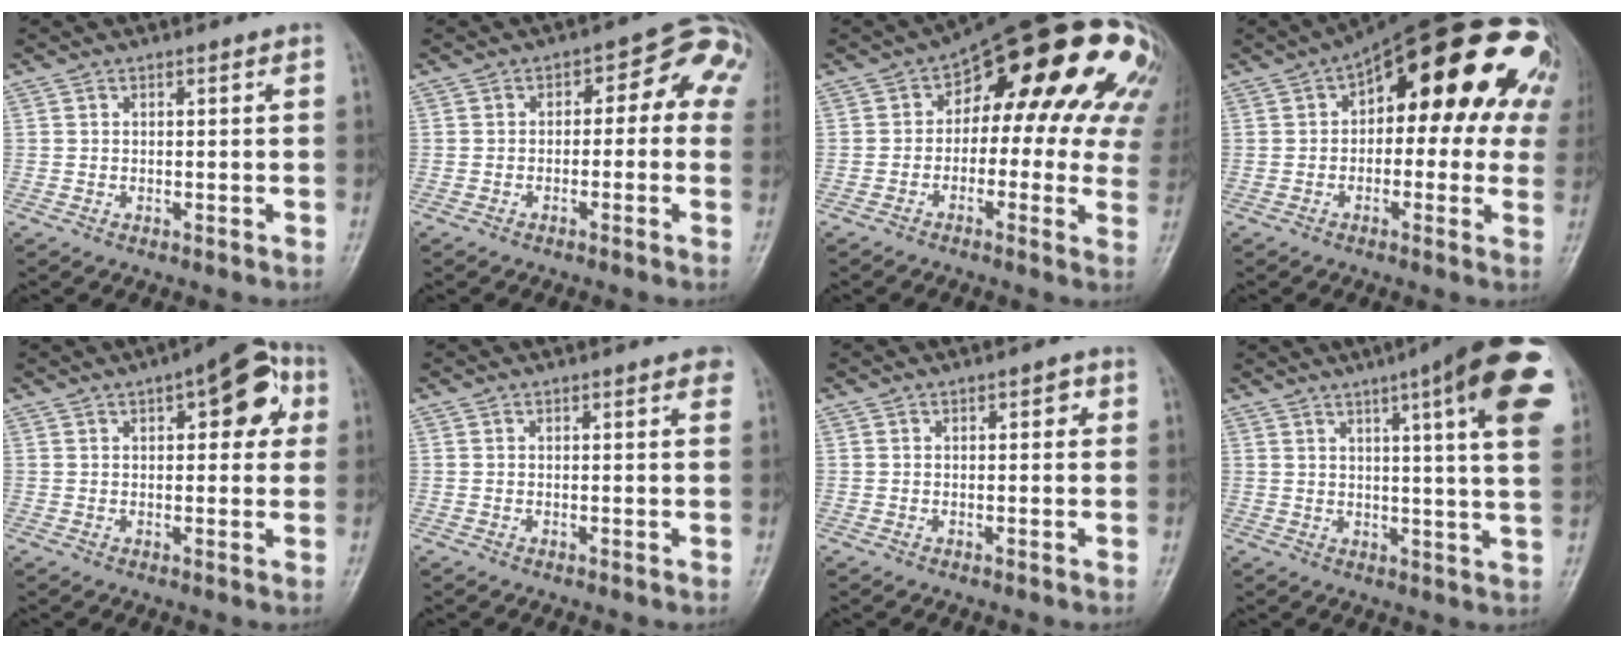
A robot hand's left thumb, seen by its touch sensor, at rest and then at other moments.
{"total": 9.1, "force": [0.4, 5.7, 7.1], "torque": [-0.039, 0.041, -0.009]}
{"total": 22.3, "force": [5.5, 10.9, 18.6], "torque": [-0.195, 0.040, 0.062]}
{"total": 22.8, "force": [6.0, 11.2, 19.0], "torque": [-0.215, 0.038, 0.069]}
{"total": 11.0, "force": [3.9, 5.0, 9.0], "torque": [-0.077, 0.011, 0.040]}
{"total": 1.9, "force": [1.1, 0.6, 1.4], "torque": [-0.014, 0.000, 0.009]}
{"total": 1.9, "force": [0.6, 1.0, 1.5], "torque": [-0.008, 0.003, 0.005]}
{"total": 19.9, "force": [8.9, 2.9, 17.5], "torque": [-0.221, -0.017, 0.101]}